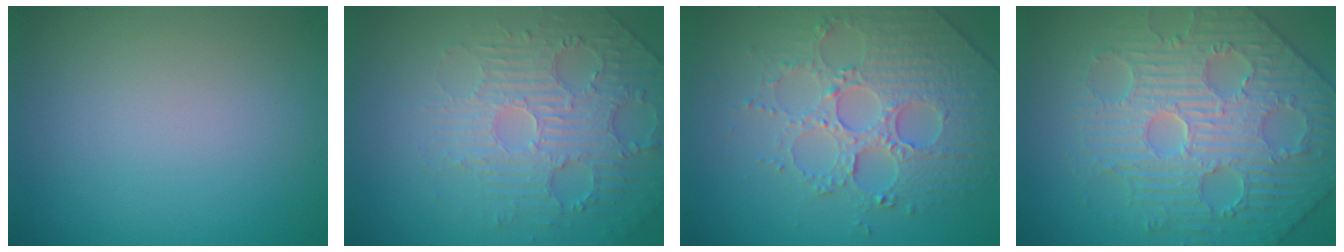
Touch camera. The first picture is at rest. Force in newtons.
{"total": 5.0, "press": 3.7, "slide": 3.3}
{"total": 4.7, "press": 4.5, "slide": 1.1}
{"total": 6.8, "press": 5.9, "slide": 3.3}